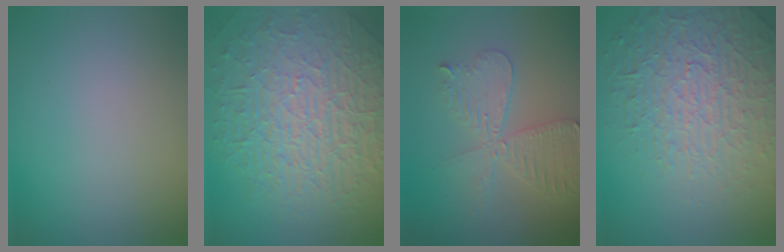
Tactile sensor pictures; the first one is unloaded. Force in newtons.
{"total": 10.0, "press": 6.5, "slide": 7.7}
{"total": 4.7, "press": 4.0, "slide": 2.4}
{"total": 7.6, "press": 5.5, "slide": 5.2}